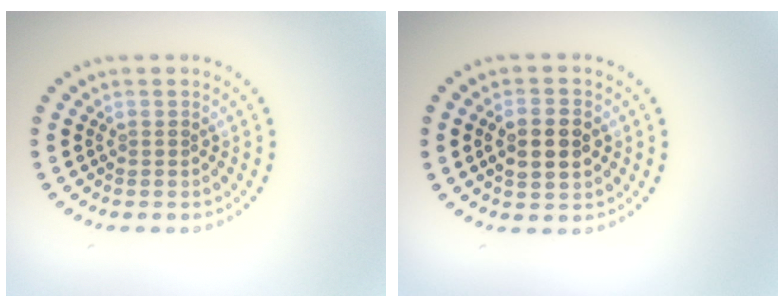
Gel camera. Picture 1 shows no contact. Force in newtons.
{"total": 3.5, "press": 3.5, "slide": 0.2}